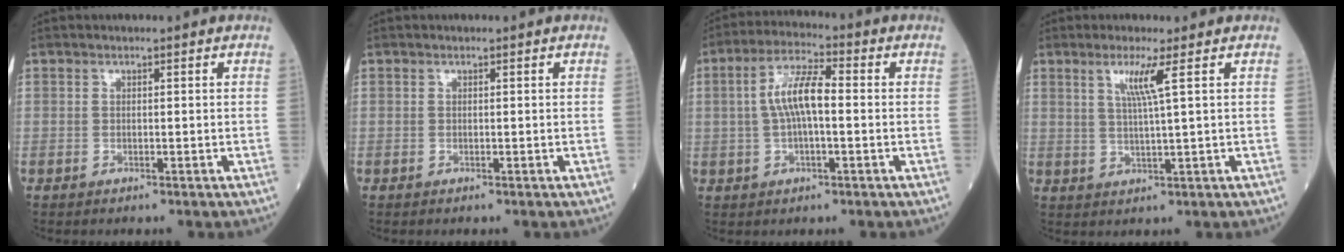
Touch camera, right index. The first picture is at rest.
{"total": 0.0}
{"total": 7.4, "force": [0.3, 2.0, 7.2], "torque": [-0.144, 0.020, 0.003]}
{"total": 4.3, "force": [1.8, -1.0, 3.8], "torque": [-0.076, -0.004, 0.037]}